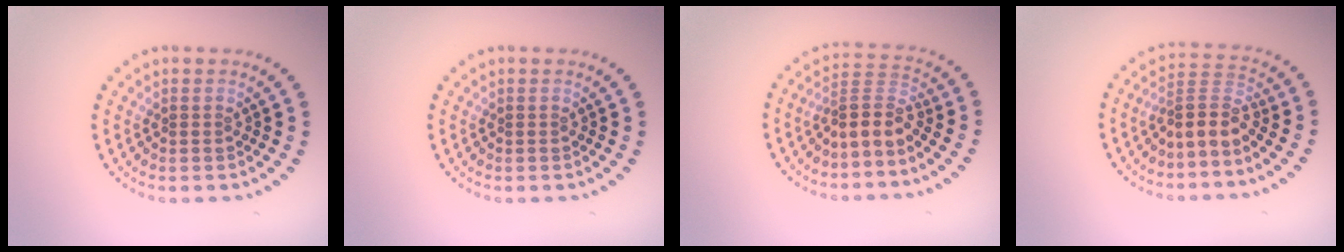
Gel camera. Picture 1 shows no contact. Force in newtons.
{"total": 0.0}
{"total": 3.0, "press": 2.1, "slide": 2.1}
{"total": 3.0, "press": 2.1, "slide": 2.1}